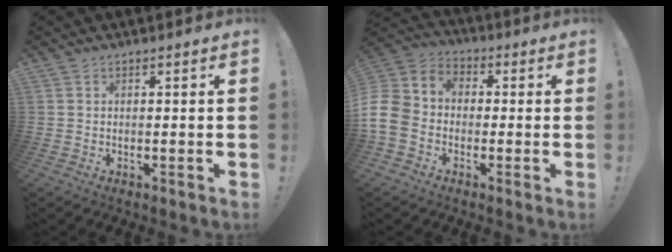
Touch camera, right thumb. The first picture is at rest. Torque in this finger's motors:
{"motor_torque": [1.51, 1.52, 0.02, 0.00, 0.06]}